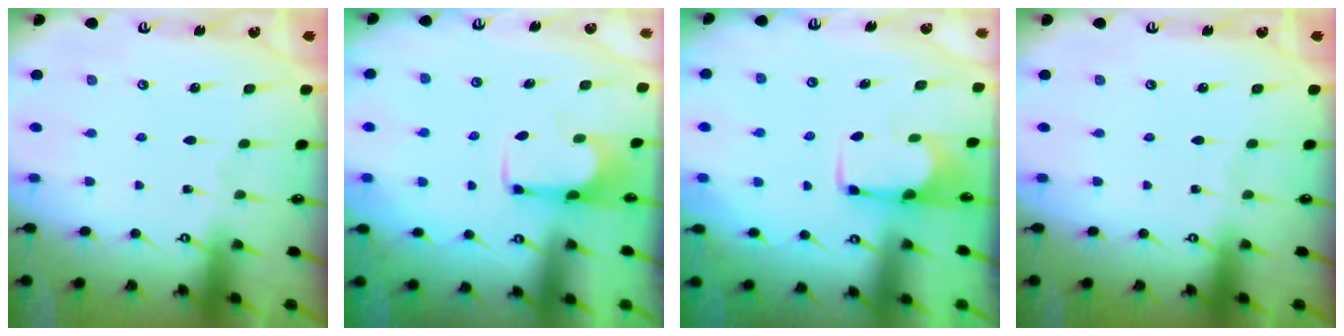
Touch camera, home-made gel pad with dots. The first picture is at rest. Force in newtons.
{"total": 3.6, "press": 3.5, "slide": 0.7}
{"total": 1.8, "press": 1.7, "slide": 0.6}
{"total": 0.0}